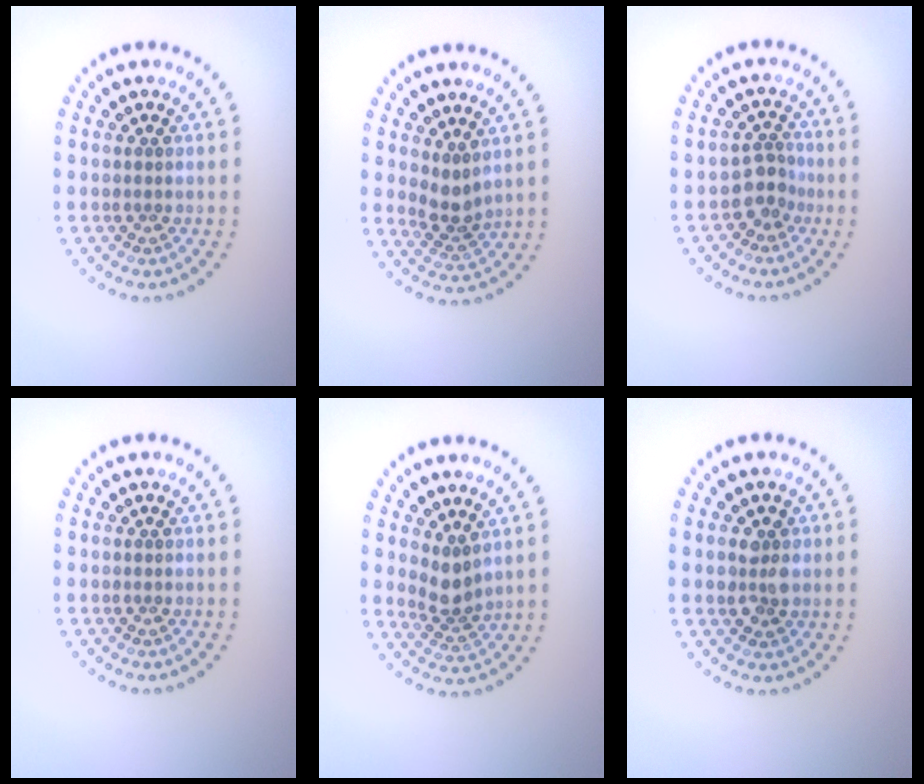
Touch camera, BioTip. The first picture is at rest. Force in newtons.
{"total": 2.4, "press": 1.8, "slide": 1.5}
{"total": 2.2, "press": 1.7, "slide": 1.4}
{"total": 0.0}
{"total": 2.5, "press": 1.9, "slide": 1.6}
{"total": 2.5, "press": 2.4, "slide": 0.4}